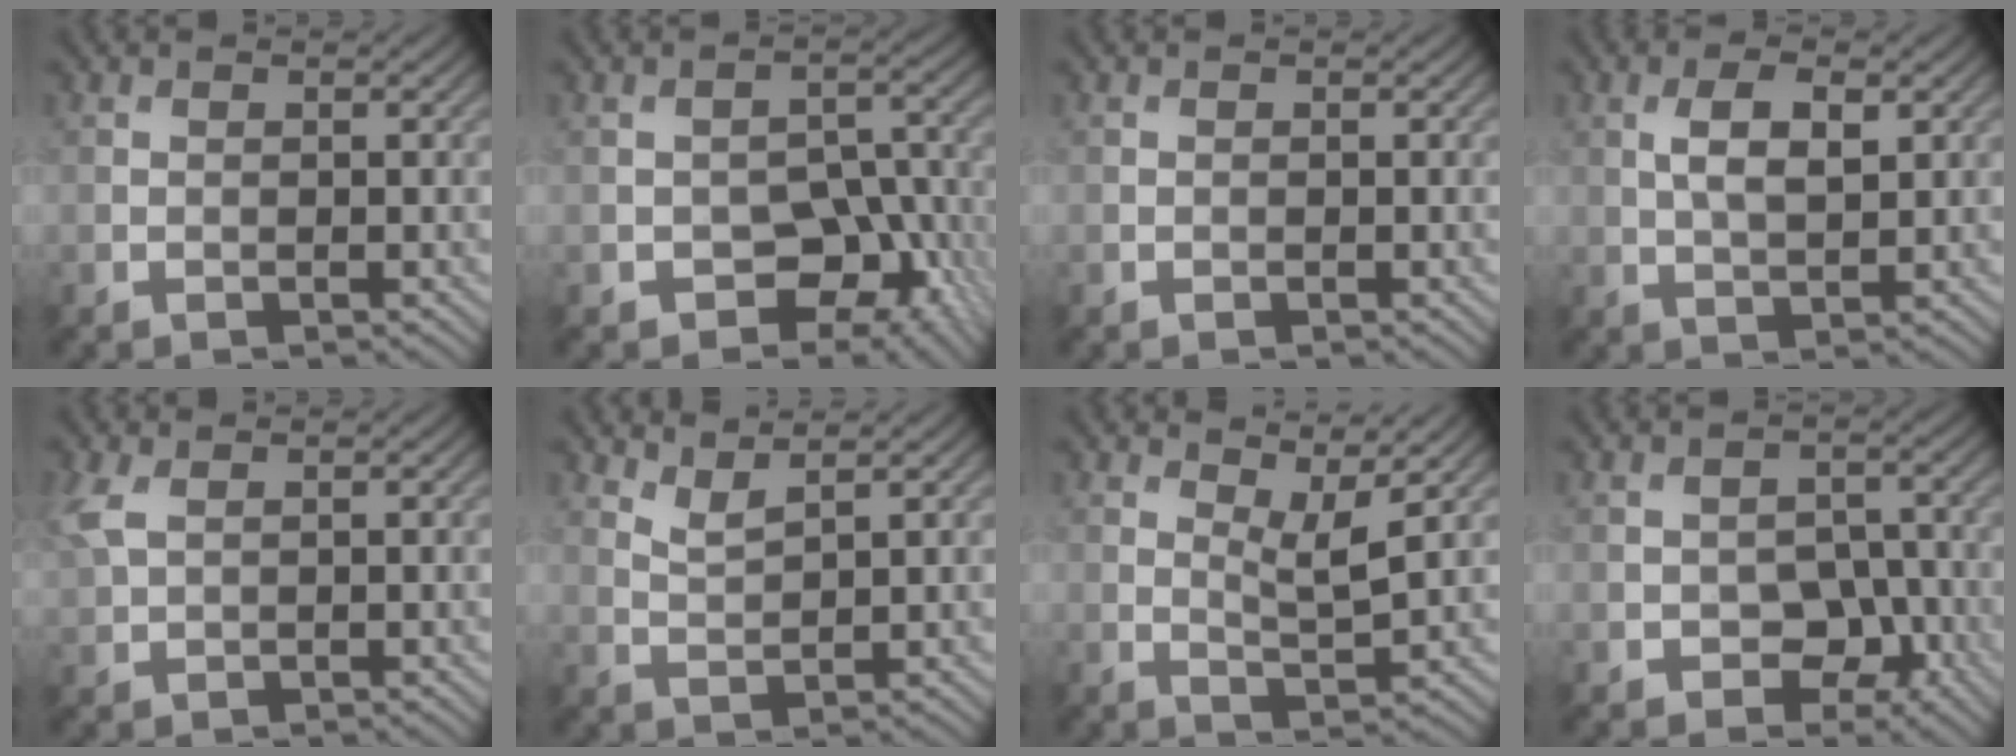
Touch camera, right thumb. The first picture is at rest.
{"total": 8.0, "force": [-3.9, 5.1, 4.8], "torque": [-0.067, -0.004, -0.061]}
{"total": 0.0}
{"total": 4.6, "force": [1.2, 2.0, 4.0], "torque": [-0.087, 0.001, 0.025]}
{"total": 3.4, "force": [1.3, 1.9, 2.6], "torque": [-0.084, 0.008, 0.029]}
{"total": 2.7, "force": [2.3, 0.3, 1.3], "torque": [-0.033, -0.001, 0.057]}
{"total": 4.4, "force": [3.0, 0.8, 3.0], "torque": [-0.064, -0.006, 0.053]}
{"total": 4.4, "force": [-1.9, 3.1, 2.5], "torque": [-0.032, 0.000, -0.030]}